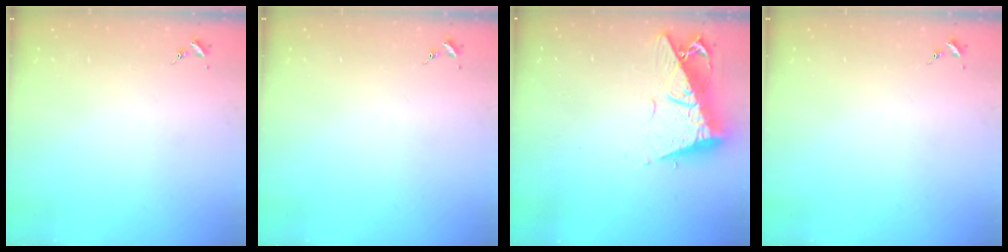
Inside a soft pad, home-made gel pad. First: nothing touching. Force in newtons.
{"total": 0.0}
{"total": 12.7, "press": 12.6, "slide": 1.1}
{"total": 0.0}